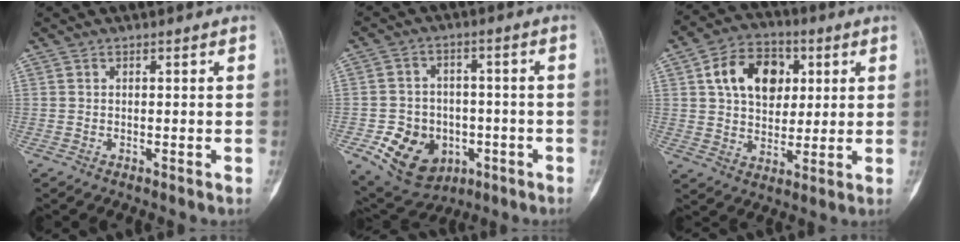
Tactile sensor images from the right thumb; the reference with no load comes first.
{"total": 12.7, "force": [-4.4, 9.9, 6.6], "torque": [-0.077, 0.016, -0.057]}
{"total": 13.7, "force": [3.9, 9.7, 8.8], "torque": [-0.109, 0.000, 0.061]}